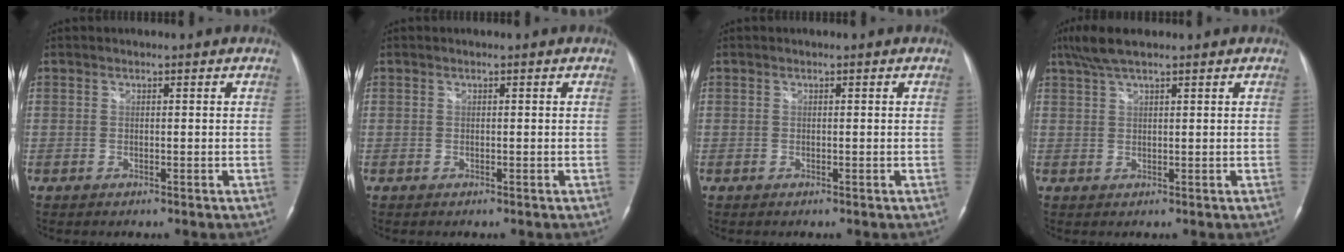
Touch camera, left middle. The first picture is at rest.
{"total": 0.0}
{"total": 0.0}
{"total": 4.8, "force": [3.7, 0.7, 3.0], "torque": [-0.070, 0.019, 0.072]}